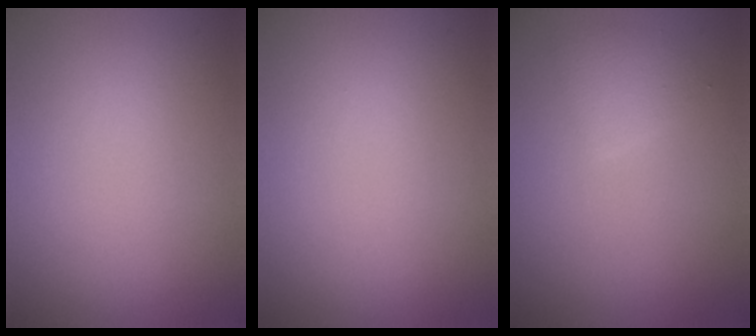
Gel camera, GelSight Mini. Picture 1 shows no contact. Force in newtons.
{"total": 0.0}
{"total": 1.6, "press": 1.6, "slide": 0.1}